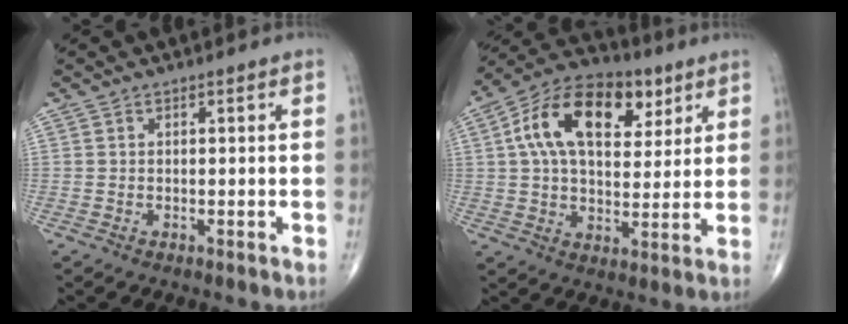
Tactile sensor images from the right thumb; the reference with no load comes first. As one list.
[{"total": 19.0, "force": [6.6, 11.1, 13.9], "torque": [-0.208, 0.003, 0.102]}]